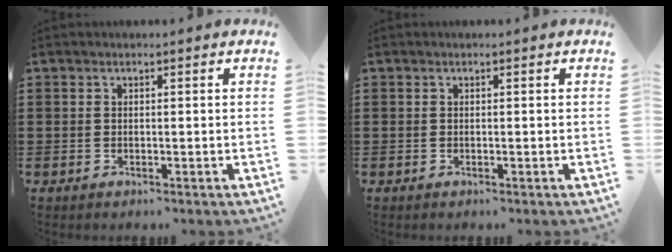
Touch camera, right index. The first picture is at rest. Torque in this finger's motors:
{"motor_torque": [-0.21, 0.21, 0.00, 0.00]}